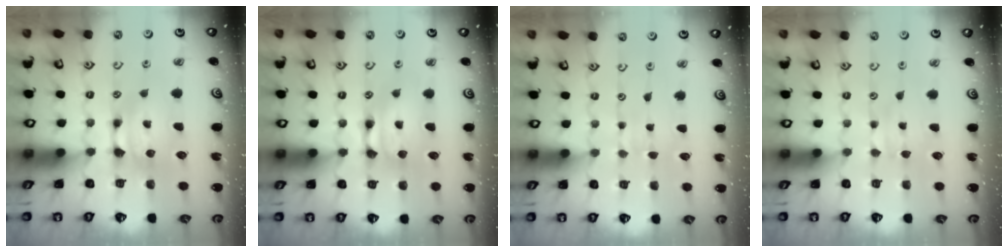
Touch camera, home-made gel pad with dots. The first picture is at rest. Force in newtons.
{"total": 1.8, "press": 1.8, "slide": 0.1}
{"total": 4.4, "press": 4.4, "slide": 0.3}
{"total": 2.8, "press": 2.8, "slide": 0.3}